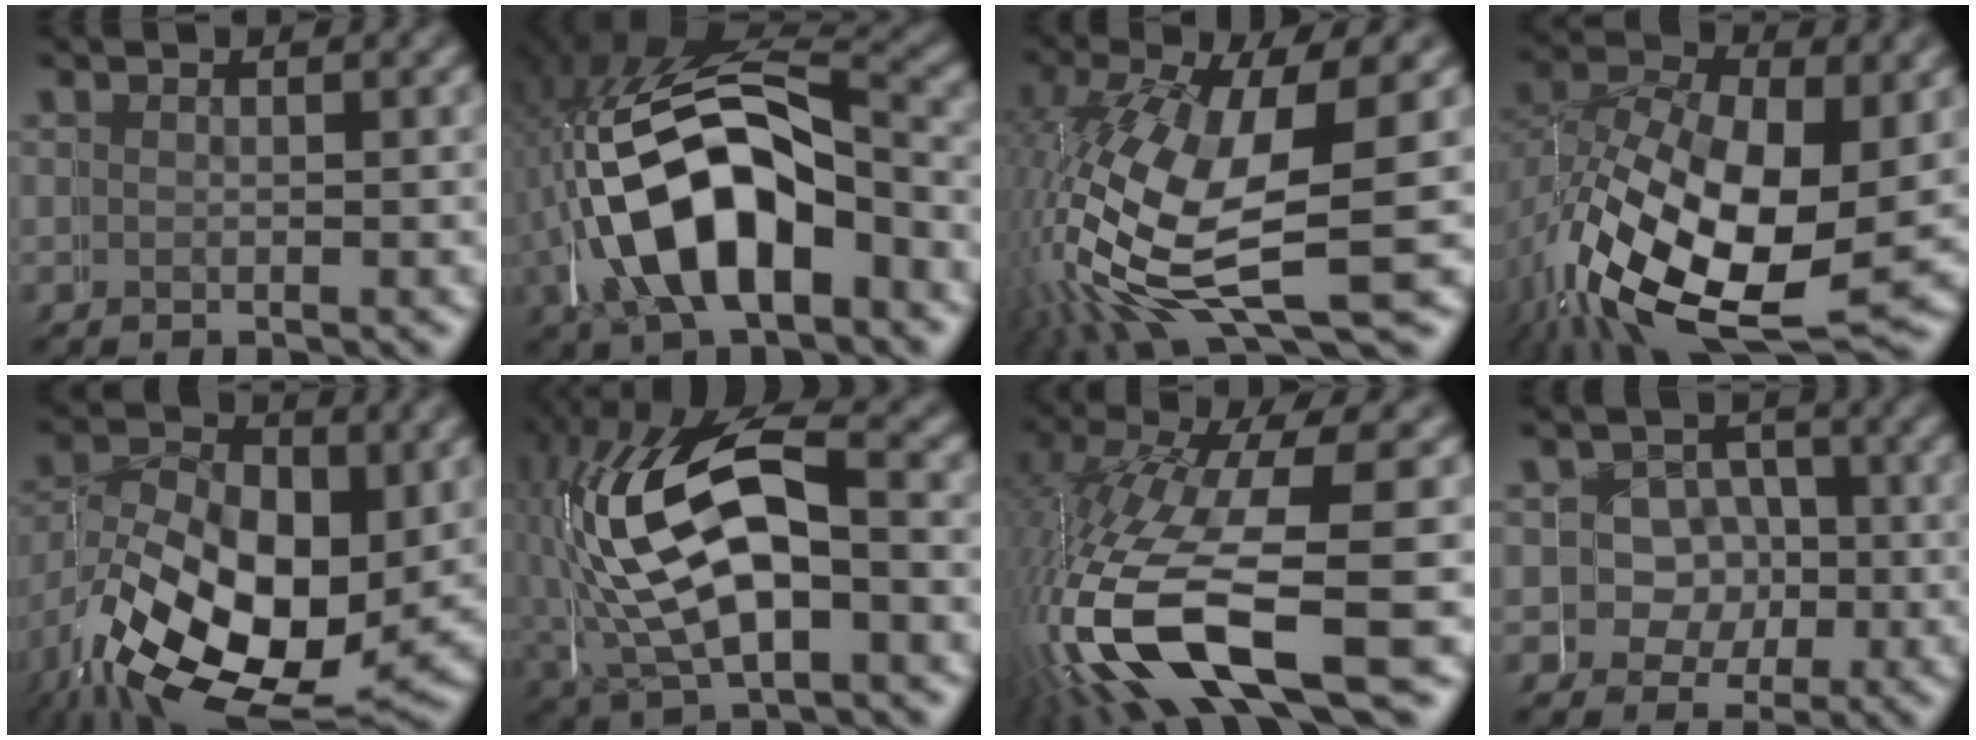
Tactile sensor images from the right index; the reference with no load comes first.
{"total": 12.7, "force": [-0.4, 8.1, 9.7], "torque": [-0.184, -0.001, -0.008]}
{"total": 11.1, "force": [-1.4, 6.0, 9.2], "torque": [-0.211, -0.053, 0.006]}
{"total": 13.7, "force": [-2.3, 10.1, 9.1], "torque": [-0.209, -0.074, -0.006]}
{"total": 12.3, "force": [-2.0, 9.0, 8.1], "torque": [-0.167, -0.060, -0.003]}
{"total": 12.8, "force": [0.5, 8.8, 9.3], "torque": [-0.191, -0.017, 0.018]}
{"total": 11.5, "force": [-3.4, 6.2, 9.1], "torque": [-0.220, -0.053, -0.019]}
{"total": 5.9, "force": [-0.1, 5.9, -0.5], "torque": [0.003, -0.031, -0.001]}